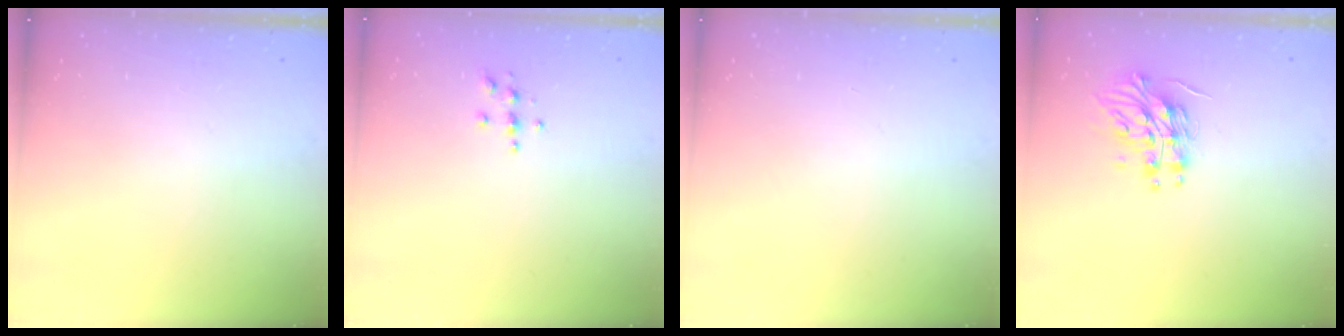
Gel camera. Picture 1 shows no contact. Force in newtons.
{"total": 3.6, "press": 3.6, "slide": 0.4}
{"total": 0.0}
{"total": 12.2, "press": 12.1, "slide": 1.2}